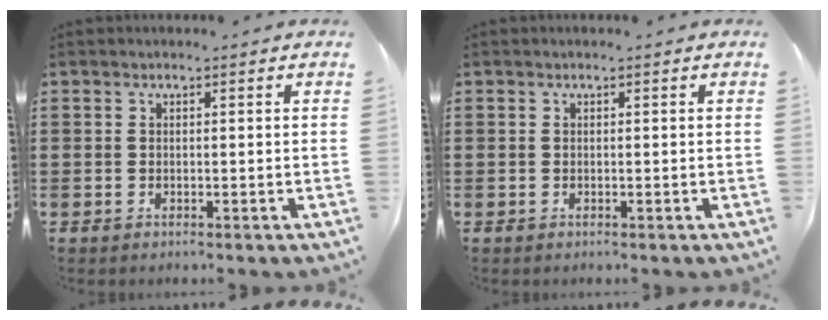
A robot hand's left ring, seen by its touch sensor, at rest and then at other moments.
{"total": 0.0}